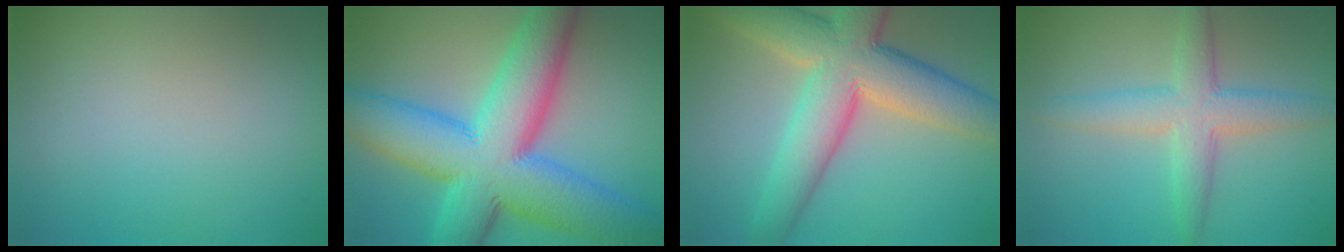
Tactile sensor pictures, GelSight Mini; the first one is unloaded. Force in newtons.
{"total": 14.2, "press": 14.1, "slide": 0.3}
{"total": 10.5, "press": 10.5, "slide": 0.8}
{"total": 4.4, "press": 4.4, "slide": 0.1}